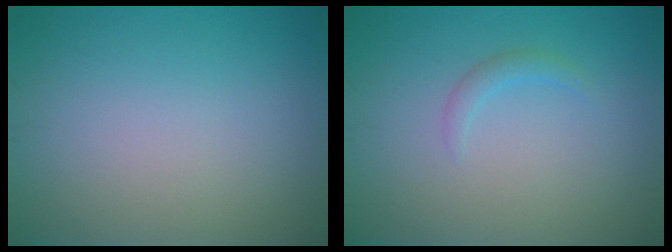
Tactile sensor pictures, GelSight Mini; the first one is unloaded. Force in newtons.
{"total": 1.0, "press": 1.0, "slide": 0.1}